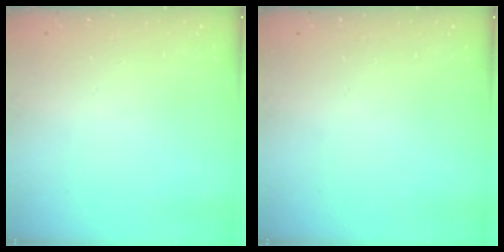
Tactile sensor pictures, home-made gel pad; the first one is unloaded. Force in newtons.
{"total": 0.0}